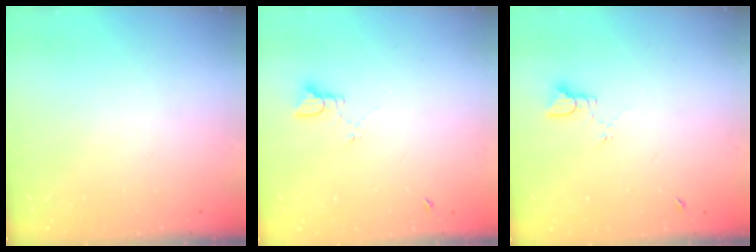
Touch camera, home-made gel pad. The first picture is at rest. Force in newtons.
{"total": 3.3, "press": 3.3, "slide": 0.3}
{"total": 3.3, "press": 3.3, "slide": 0.3}